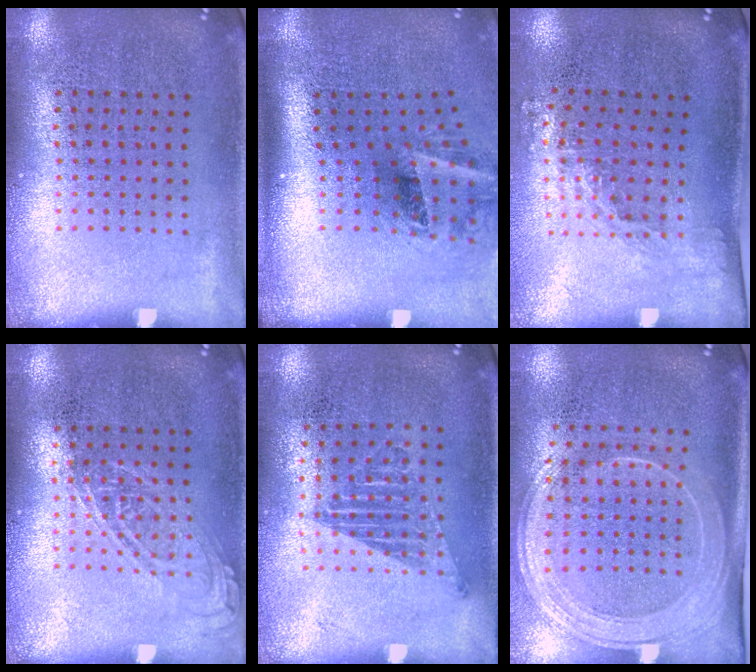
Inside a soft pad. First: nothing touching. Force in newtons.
{"total": 1.9, "press": 1.2, "slide": 1.5}
{"total": 1.4, "press": 1.1, "slide": 0.9}
{"total": 0.8, "press": 0.8, "slide": 0.1}
{"total": 1.3, "press": 1.0, "slide": 0.8}
{"total": 2.0, "press": 1.7, "slide": 1.1}